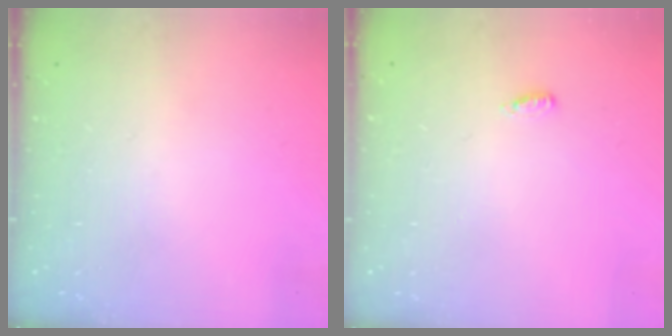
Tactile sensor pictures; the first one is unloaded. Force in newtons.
{"total": 7.1, "press": 3.0, "slide": 6.4}